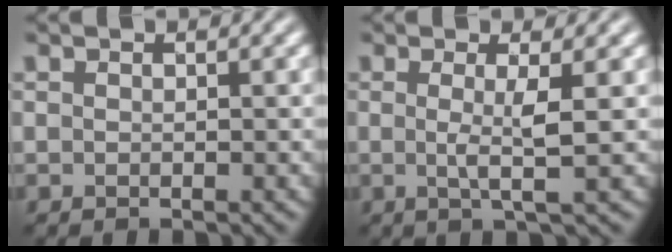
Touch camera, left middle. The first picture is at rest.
{"total": 2.8, "force": [0.1, 0.4, 2.8], "torque": [-0.051, -0.007, -0.003]}